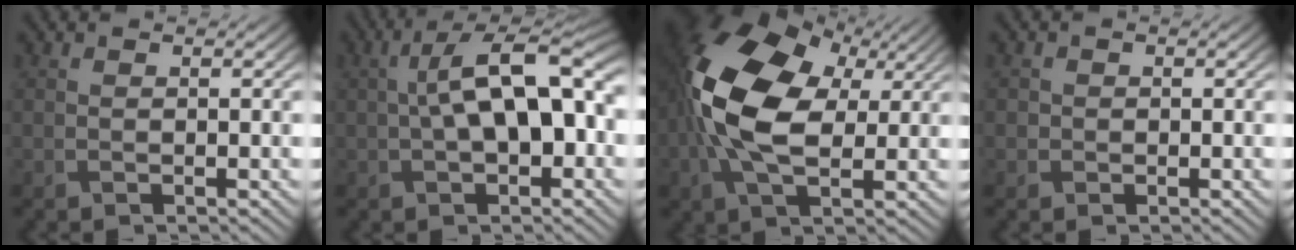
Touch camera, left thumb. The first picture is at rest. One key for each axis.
{"total": 12.3, "fx": 1.3, "fy": 5.9, "fz": 10.7, "tx": -0.168, "ty": 0.015, "tz": 0.024}
{"total": 16.0, "fx": 2.1, "fy": 9.8, "fz": 12.5, "tx": -0.284, "ty": 0.012, "tz": 0.031}
{"total": 1.2, "fx": -0.1, "fy": 1.1, "fz": 0.0, "tx": 0.007, "ty": -0.003, "tz": -0.004}